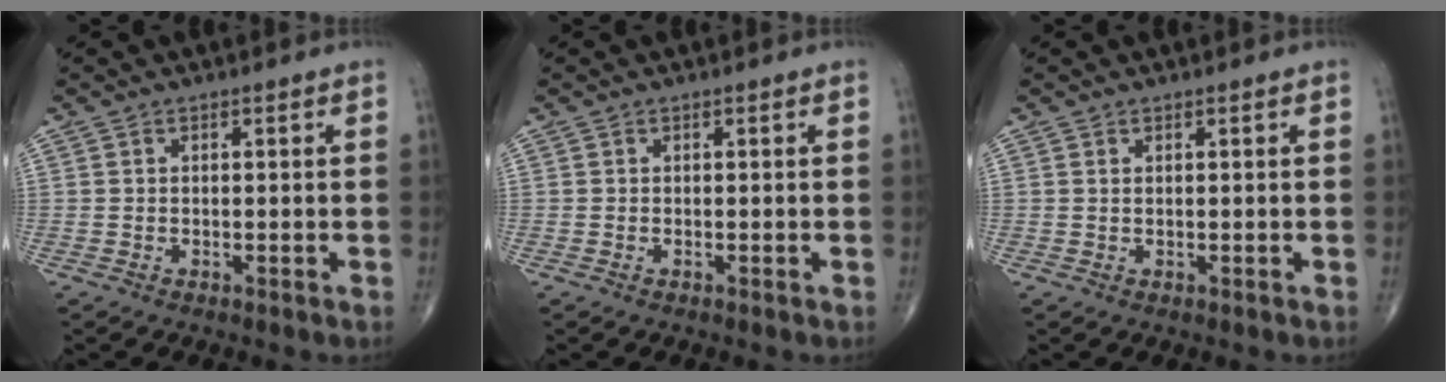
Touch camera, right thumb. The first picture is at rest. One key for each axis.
{"total": 0.0}
{"total": 0.0}